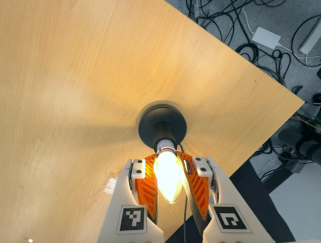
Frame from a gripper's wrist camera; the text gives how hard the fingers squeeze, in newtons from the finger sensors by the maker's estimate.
{"total": 24.9, "left": 23.5, "right": 26.3}